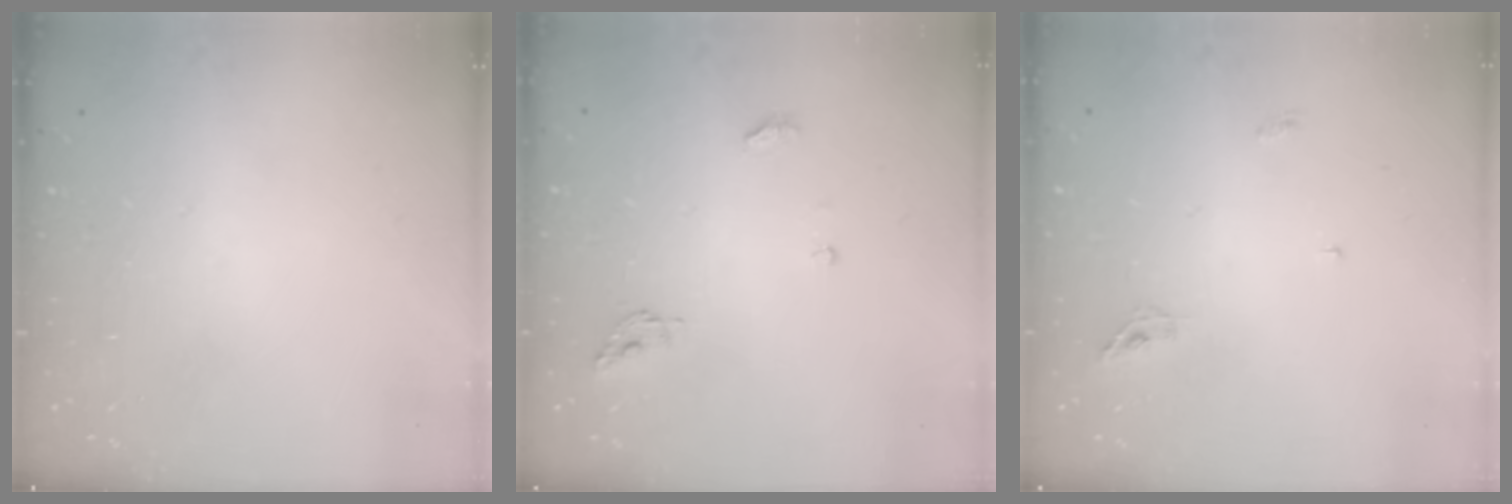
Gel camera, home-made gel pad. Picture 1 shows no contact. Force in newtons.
{"total": 4.4, "press": 4.3, "slide": 0.5}
{"total": 4.3, "press": 4.3, "slide": 0.1}